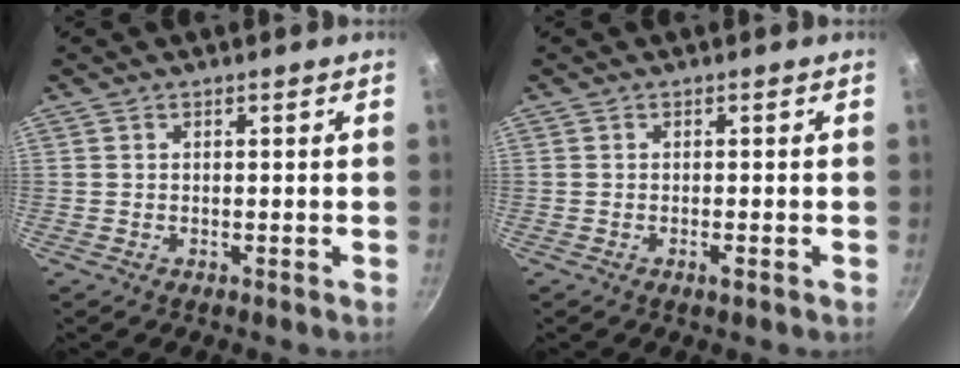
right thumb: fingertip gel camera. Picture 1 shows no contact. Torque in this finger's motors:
{"motor_torque": [0.69, 0.39, 0.51, -0.13, -0.01]}